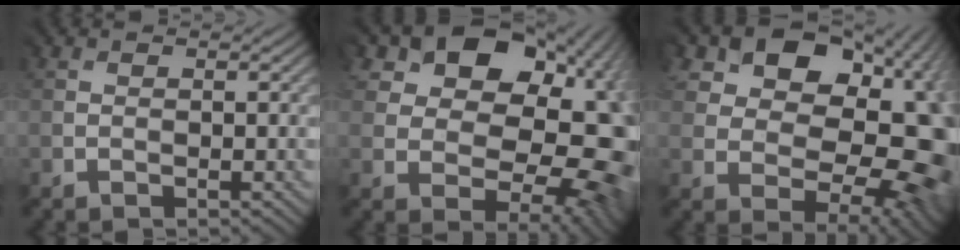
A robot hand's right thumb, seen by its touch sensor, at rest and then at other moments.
{"total": 17.5, "force": [5.2, 12.4, 11.2], "torque": [-0.134, 0.000, 0.108]}
{"total": 16.4, "force": [5.1, 11.5, 10.5], "torque": [-0.131, 0.003, 0.102]}